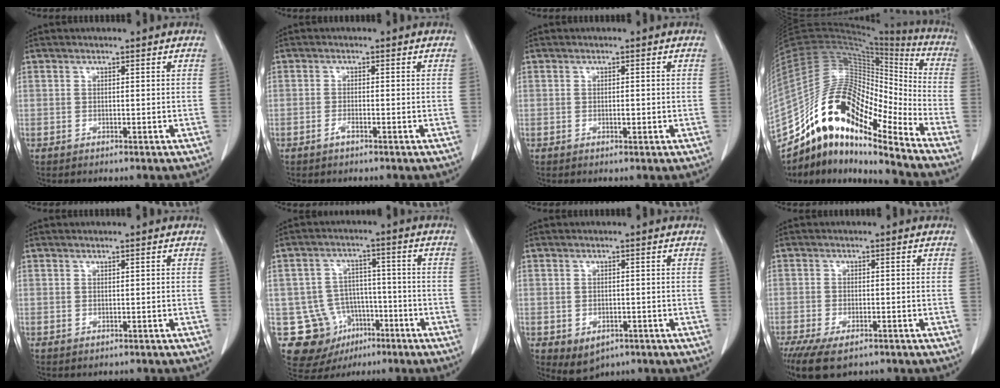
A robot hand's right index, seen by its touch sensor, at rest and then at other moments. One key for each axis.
{"total": 1.0, "fx": -0.7, "fy": 0.1, "fz": 0.8, "tx": -0.013, "ty": 0.002, "tz": -0.011}
{"total": 0.9, "fx": -0.1, "fy": 0.4, "fz": 0.9, "tx": -0.012, "ty": 0.001, "tz": 0.002}
{"total": 19.9, "fx": -14.9, "fy": 4.8, "fz": 12.3, "tx": -0.229, "ty": 0.047, "tz": -0.268}
{"total": 0.7, "fx": -0.6, "fy": 0.5, "fz": 0.0, "tx": 0.002, "ty": 0.003, "tz": -0.008}
{"total": 11.5, "fx": -5.3, "fy": 9.7, "fz": 3.1, "tx": -0.054, "ty": 0.036, "tz": -0.069}
{"total": 4.1, "fx": -2.0, "fy": 3.0, "fz": 1.9, "tx": -0.028, "ty": -0.003, "tz": -0.015}
{"total": 9.4, "fx": -6.8, "fy": 3.5, "fz": 5.5, "tx": -0.096, "ty": -0.016, "tz": -0.103}